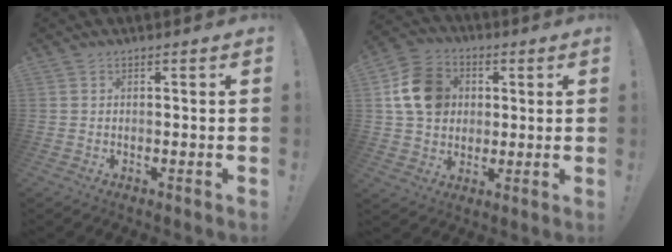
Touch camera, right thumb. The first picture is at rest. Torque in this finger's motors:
{"motor_torque": [1.12, 1.77, 1.12, 0.10, 0.09]}